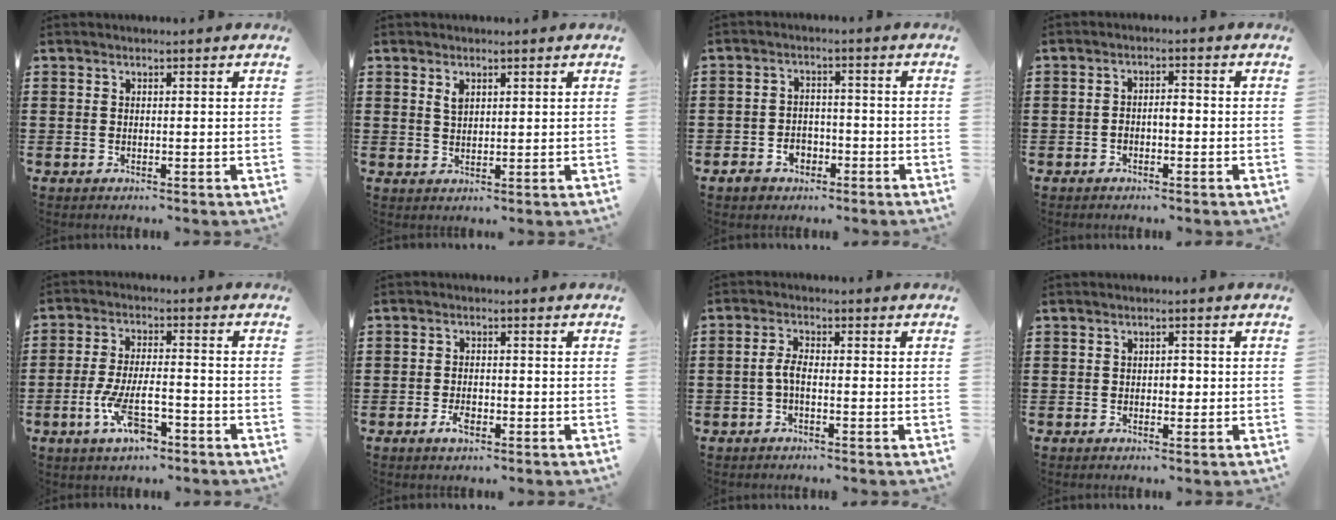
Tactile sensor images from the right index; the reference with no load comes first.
{"total": 1.8, "force": [1.1, 1.0, 1.1], "torque": [-0.025, 0.003, 0.020]}
{"total": 3.5, "force": [-2.3, 2.5, 1.1], "torque": [-0.032, 0.007, -0.048]}
{"total": 2.8, "force": [-1.8, 0.8, 2.0], "torque": [-0.048, 0.005, -0.040]}
{"total": 8.7, "force": [-3.8, 3.2, 7.2], "torque": [-0.149, -0.003, -0.066]}
{"total": 2.9, "force": [-1.1, 1.4, 2.3], "torque": [-0.048, -0.001, -0.022]}
{"total": 2.8, "force": [-0.9, 0.9, 2.5], "torque": [-0.060, -0.002, -0.022]}
{"total": 1.4, "force": [-0.1, 0.9, 1.1], "torque": [-0.021, 0.004, -0.003]}